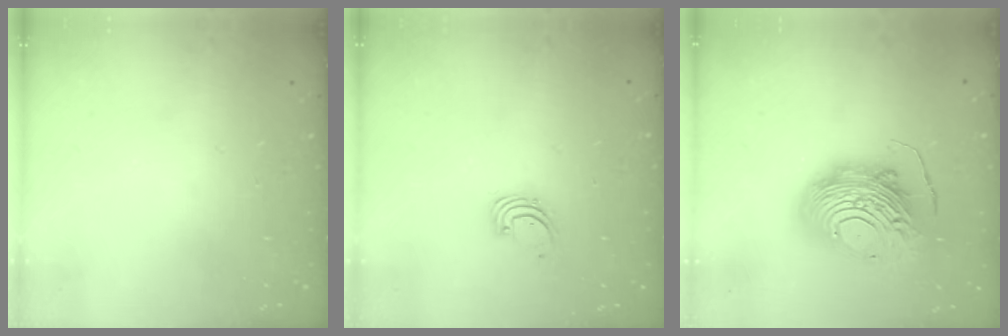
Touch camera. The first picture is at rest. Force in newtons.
{"total": 1.4, "press": 1.4, "slide": 0.1}
{"total": 17.9, "press": 17.9, "slide": 1.5}